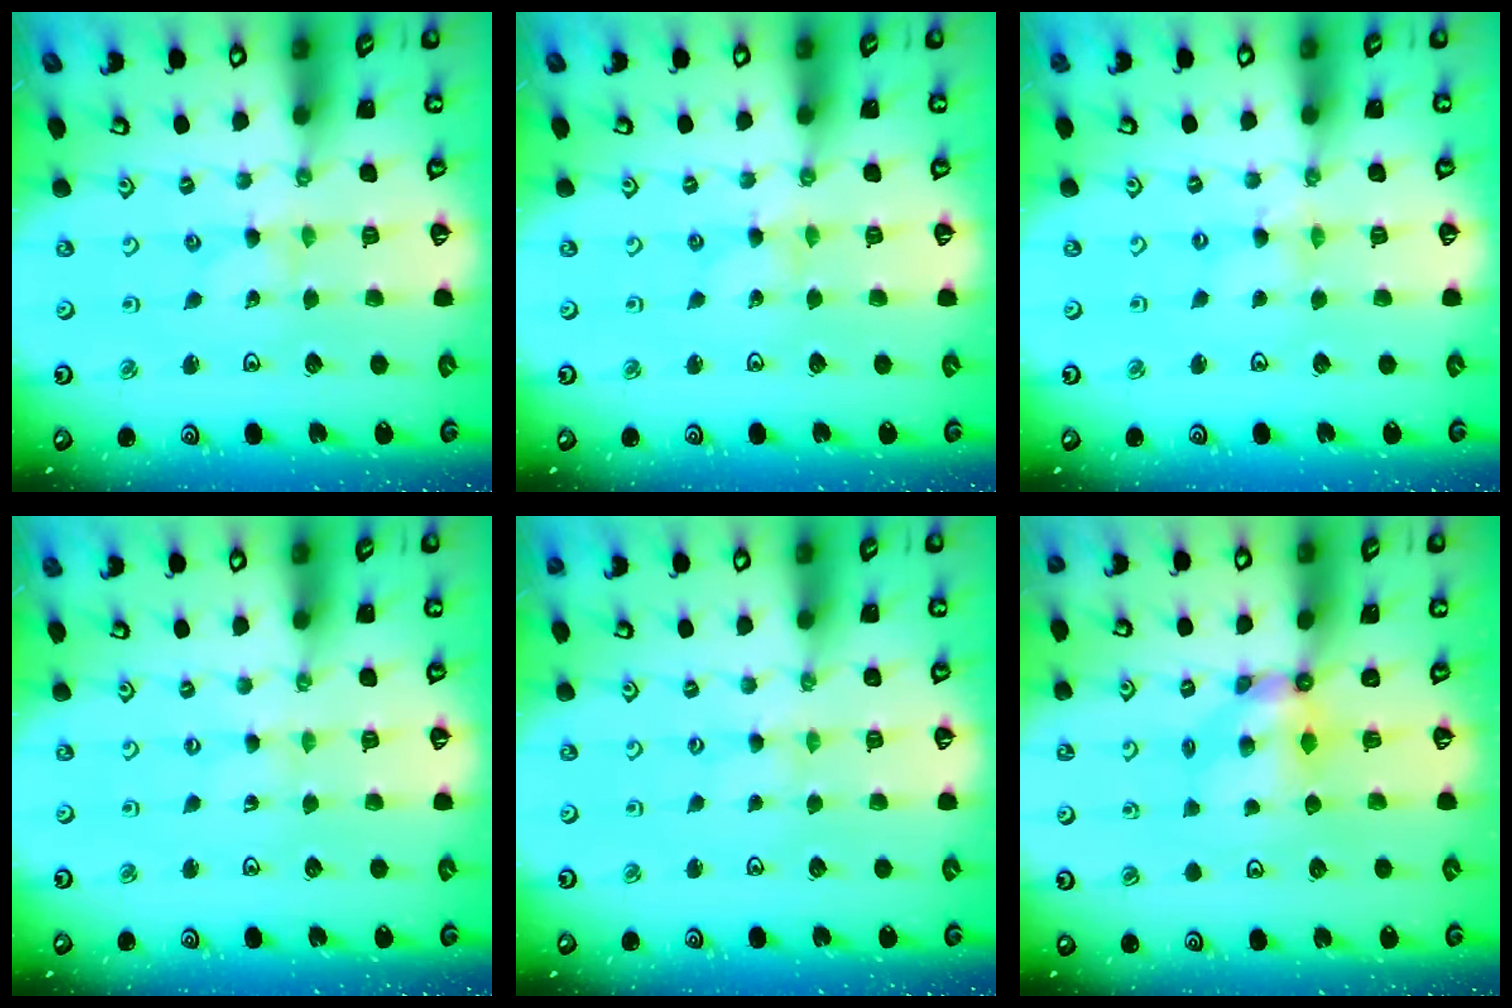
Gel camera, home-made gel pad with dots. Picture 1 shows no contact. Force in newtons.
{"total": 0.0}
{"total": 0.8, "press": 0.8, "slide": 0.2}
{"total": 0.6, "press": 0.6, "slide": 0.1}
{"total": 0.0}
{"total": 5.1, "press": 5.1, "slide": 0.3}